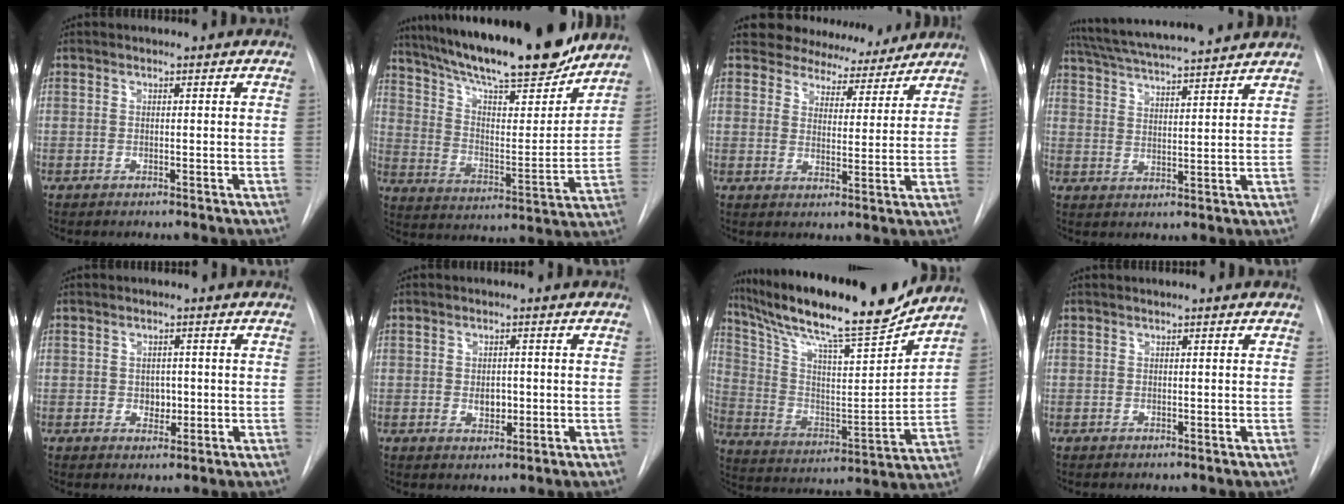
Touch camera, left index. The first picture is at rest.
{"total": 25.3, "force": [21.4, 4.1, 12.9], "torque": [-0.224, -0.012, 0.319]}
{"total": 9.2, "force": [8.5, 3.4, 0.6], "torque": [0.009, -0.002, 0.107]}
{"total": 16.0, "force": [14.3, 0.4, 7.1], "torque": [-0.131, 0.023, 0.220]}
{"total": 2.2, "force": [-0.2, 1.8, 1.3], "torque": [-0.016, -0.001, 0.000]}
{"total": 2.6, "force": [-0.3, 1.8, 1.9], "torque": [-0.027, -0.004, 0.000]}
{"total": 22.8, "force": [19.7, 1.5, 11.4], "torque": [-0.214, -0.029, 0.317]}
{"total": 0.0}